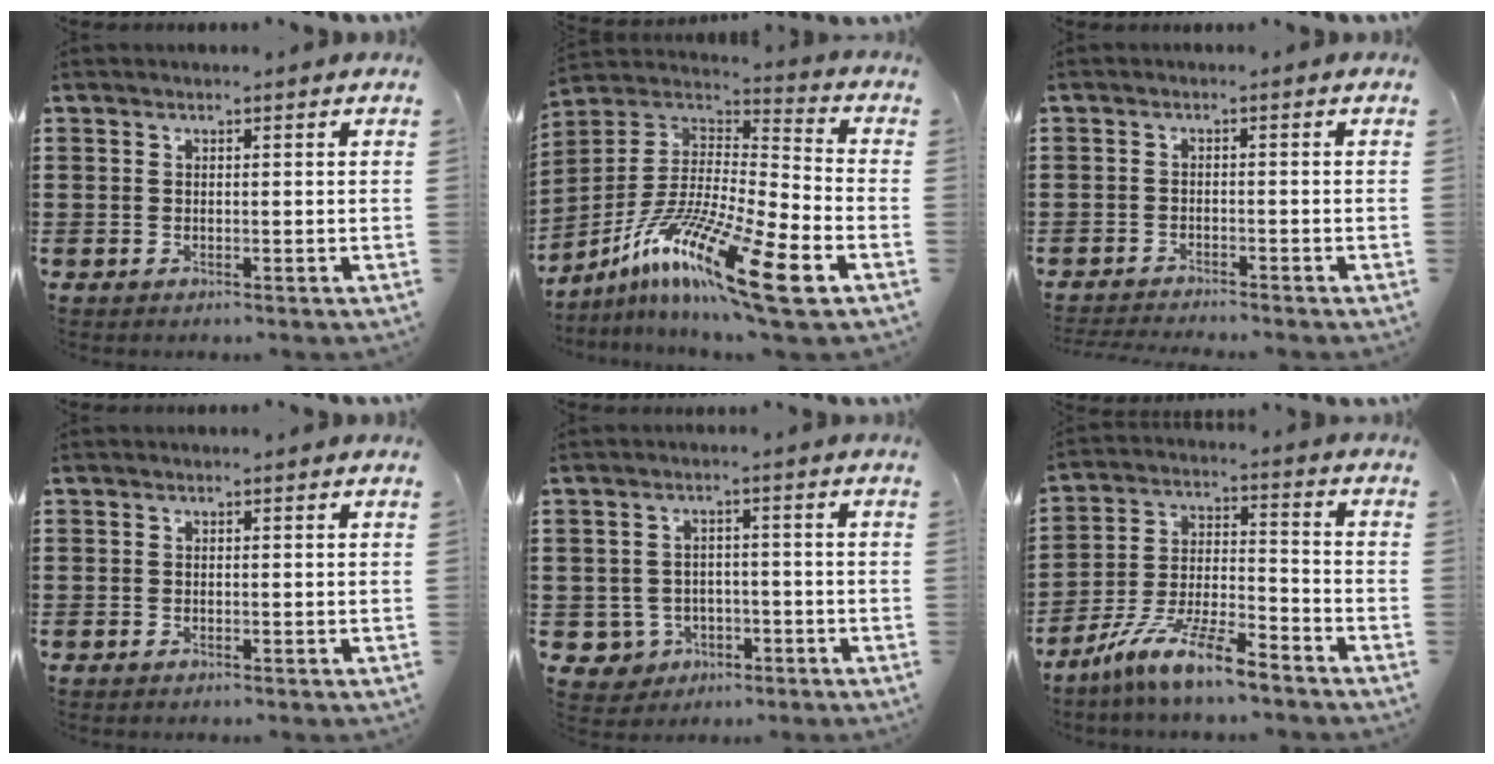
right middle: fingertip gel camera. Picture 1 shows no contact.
{"total": 16.2, "force": [-9.9, 2.2, 12.7], "torque": [-0.253, 0.010, -0.182]}
{"total": 1.8, "force": [-1.8, -0.1, 0.1], "torque": [-0.005, 0.001, -0.037]}
{"total": 0.0}
{"total": 3.9, "force": [-1.9, 3.2, 1.0], "torque": [-0.042, 0.001, -0.043]}
{"total": 10.1, "force": [-8.3, 0.8, 5.6], "torque": [-0.120, 0.004, -0.165]}